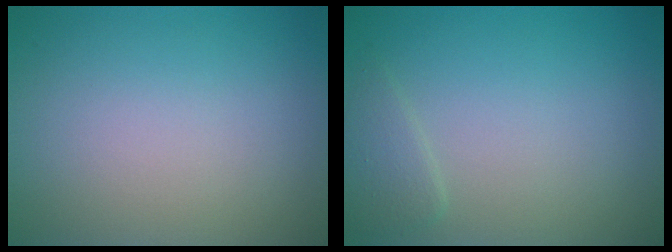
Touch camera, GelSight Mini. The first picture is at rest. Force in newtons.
{"total": 1.4, "press": 1.3, "slide": 0.1}